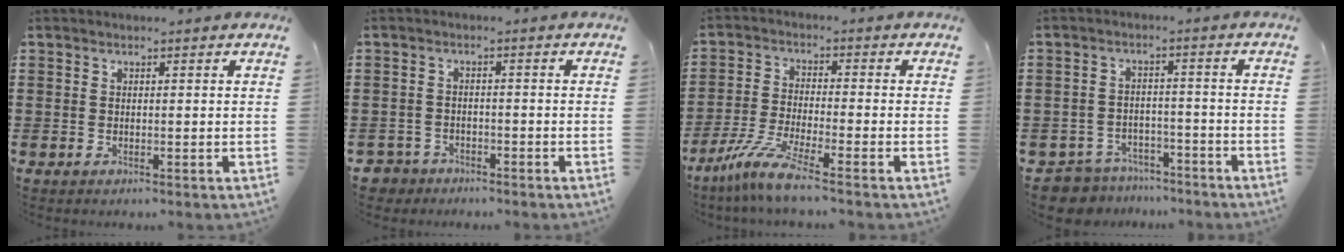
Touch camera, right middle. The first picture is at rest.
{"total": 2.8, "force": [-2.6, 1.0, -0.2], "torque": [-0.012, -0.005, -0.061]}
{"total": 7.0, "force": [-5.4, 0.1, 4.4], "torque": [-0.104, -0.021, -0.109]}
{"total": 5.2, "force": [-5.1, 1.1, -0.2], "torque": [-0.014, 0.006, -0.110]}